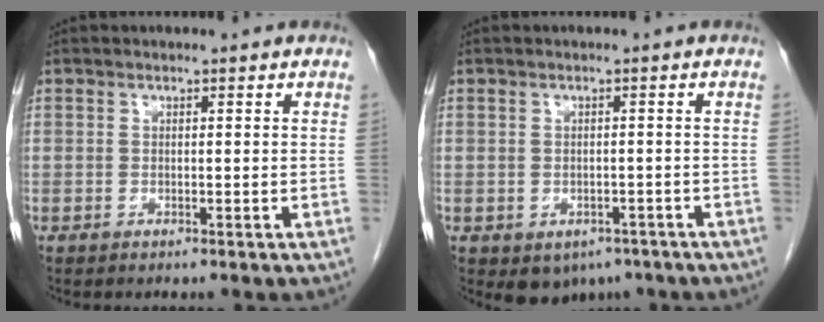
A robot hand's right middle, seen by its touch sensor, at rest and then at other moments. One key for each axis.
{"total": 4.5, "fx": -2.7, "fy": 3.1, "fz": 1.7, "tx": -0.017, "ty": -0.001, "tz": -0.028}